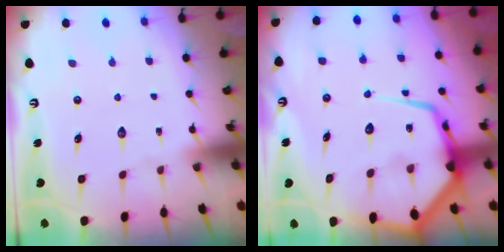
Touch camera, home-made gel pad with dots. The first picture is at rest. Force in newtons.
{"total": 17.0, "press": 16.9, "slide": 1.8}